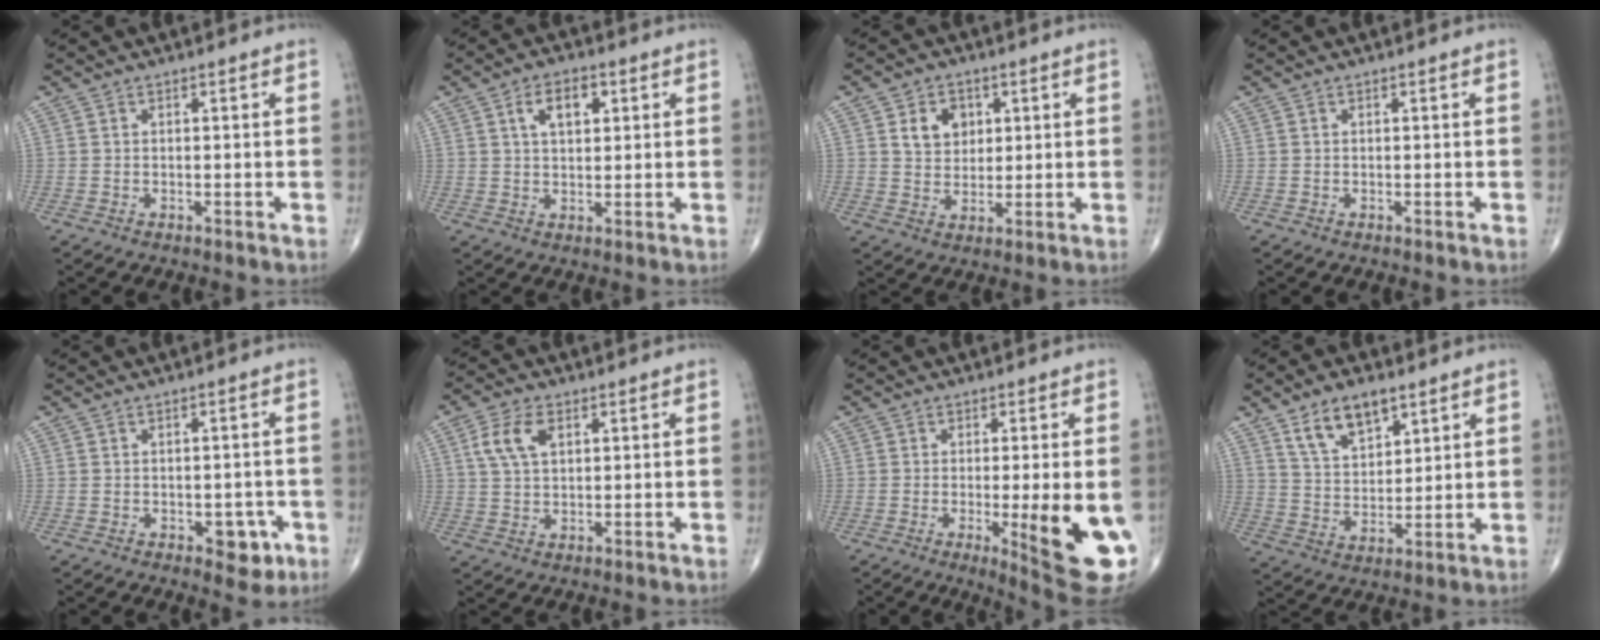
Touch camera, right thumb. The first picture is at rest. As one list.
[{"total": 6.3, "force": [2.3, 3.6, 4.7], "torque": [-0.064, 0.000, 0.038]}, {"total": 6.6, "force": [2.3, 5.2, 3.3], "torque": [-0.027, -0.009, 0.039]}, {"total": 0.0}, {"total": 4.8, "force": [-1.8, 2.8, 3.4], "torque": [-0.013, 0.006, -0.020]}, {"total": 6.6, "force": [2.3, 3.8, 4.9], "torque": [-0.099, 0.002, 0.045]}, {"total": 13.9, "force": [-3.1, 2.6, 13.3], "torque": [-0.143, -0.023, -0.030]}, {"total": 9.8, "force": [6.0, 4.9, 6.0], "torque": [-0.088, -0.031, 0.115]}]